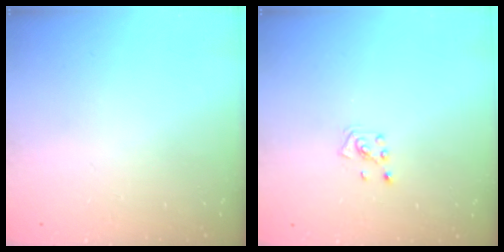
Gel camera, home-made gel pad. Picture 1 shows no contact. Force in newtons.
{"total": 2.1, "press": 2.0, "slide": 0.3}